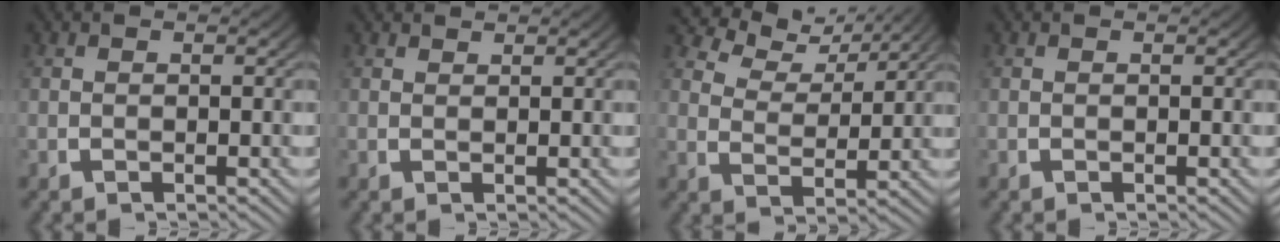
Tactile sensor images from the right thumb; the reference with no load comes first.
{"total": 1.0, "force": [1.0, 0.1, 0.0], "torque": [0.004, -0.002, 0.021]}
{"total": 4.9, "force": [4.4, 1.2, 1.6], "torque": [-0.032, 0.008, 0.075]}
{"total": 0.0}